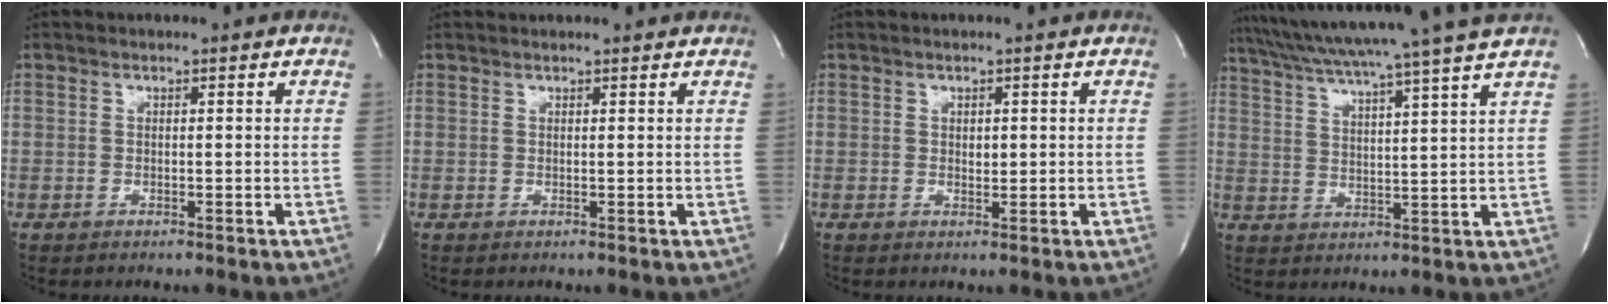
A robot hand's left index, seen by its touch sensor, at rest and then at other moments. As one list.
[{"total": 3.8, "force": [3.6, 0.4, 1.0], "torque": [-0.016, 0.022, 0.039]}, {"total": 0.9, "force": [0.2, 0.6, 0.7], "torque": [-0.009, -0.002, 0.006]}, {"total": 17.0, "force": [14.6, -2.3, 8.4], "torque": [-0.152, -0.011, 0.209]}]